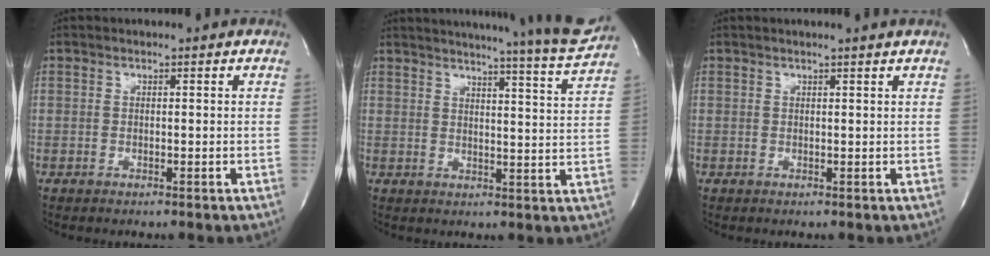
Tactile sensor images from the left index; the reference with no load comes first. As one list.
[{"total": 17.5, "force": [16.3, -1.6, 6.2], "torque": [-0.100, -0.072, 0.197]}, {"total": 2.0, "force": [1.7, -0.7, 0.8], "torque": [-0.020, 0.002, 0.027]}]